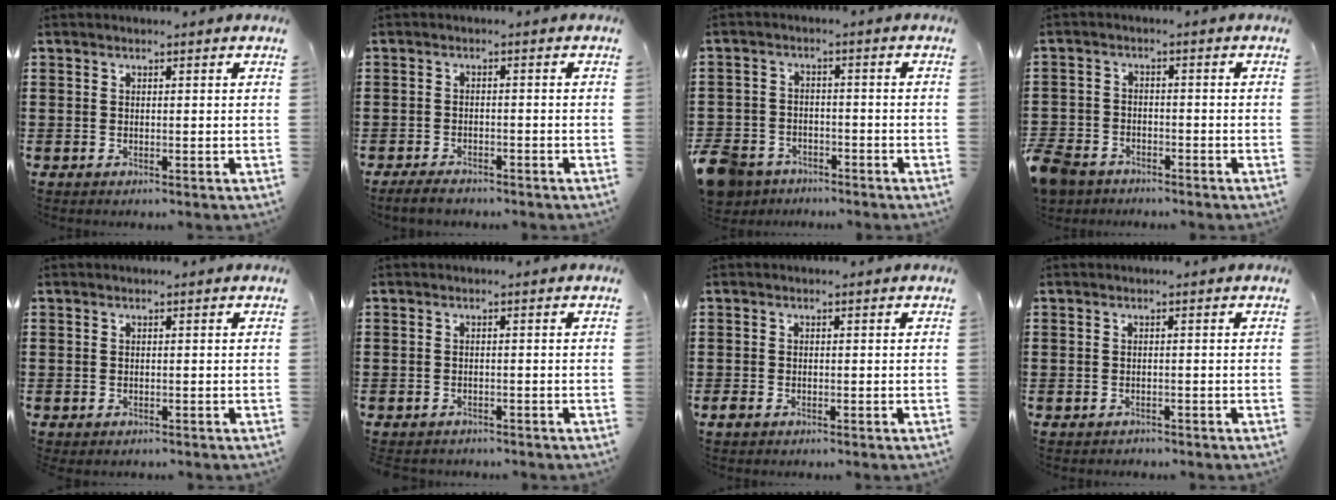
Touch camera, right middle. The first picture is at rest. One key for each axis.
{"total": 2.1, "fx": -1.8, "fy": 0.6, "fz": 0.9, "tx": -0.025, "ty": 0.000, "tz": -0.039}
{"total": 5.7, "fx": -4.9, "fy": 2.4, "fz": 1.5, "tx": -0.063, "ty": 0.003, "tz": -0.108}
{"total": 4.1, "fx": -3.7, "fy": 1.6, "fz": 0.7, "tx": -0.043, "ty": -0.005, "tz": -0.085}
{"total": 0.0}
{"total": 0.9, "fx": -0.9, "fy": 0.3, "fz": 0.0, "tx": -0.004, "ty": 0.001, "tz": -0.019}
{"total": 1.0, "fx": -0.6, "fy": 0.7, "fz": 0.3, "tx": -0.014, "ty": -0.003, "tz": -0.015}
{"total": 0.6, "fx": -0.6, "fy": 0.2, "fz": 0.0, "tx": -0.002, "ty": 0.000, "tz": -0.013}